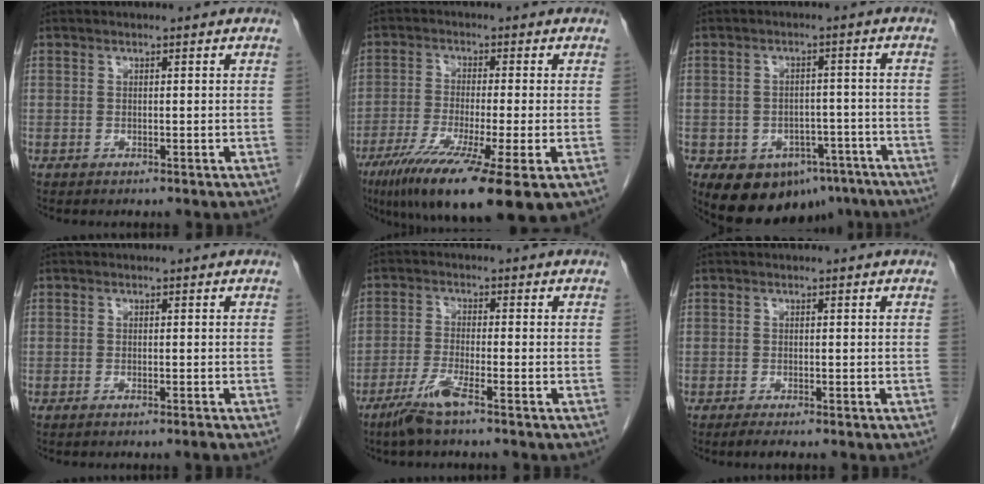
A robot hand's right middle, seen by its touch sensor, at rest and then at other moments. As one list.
[{"total": 15.7, "force": [-8.9, 1.1, 12.9], "torque": [-0.199, -0.043, -0.145]}, {"total": 11.6, "force": [-7.4, 7.4, 5.1], "torque": [-0.068, 0.019, -0.097]}, {"total": 0.9, "force": [-0.7, -0.2, 0.5], "torque": [-0.009, 0.001, -0.013]}, {"total": 4.7, "force": [-3.2, -0.2, 3.4], "torque": [-0.074, -0.010, -0.070]}, {"total": 1.3, "force": [-1.0, 0.0, 0.8], "torque": [-0.023, -0.007, -0.019]}]